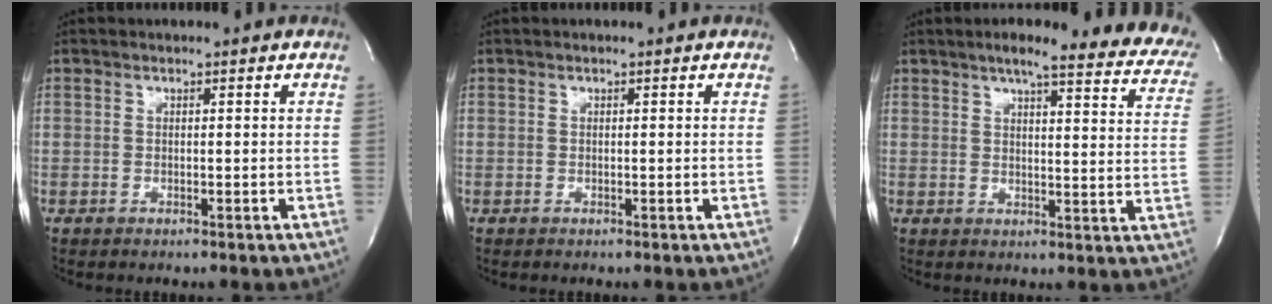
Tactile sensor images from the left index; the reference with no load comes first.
{"total": 0.0}
{"total": 20.4, "force": [17.2, 3.9, 10.3], "torque": [-0.119, -0.016, 0.182]}